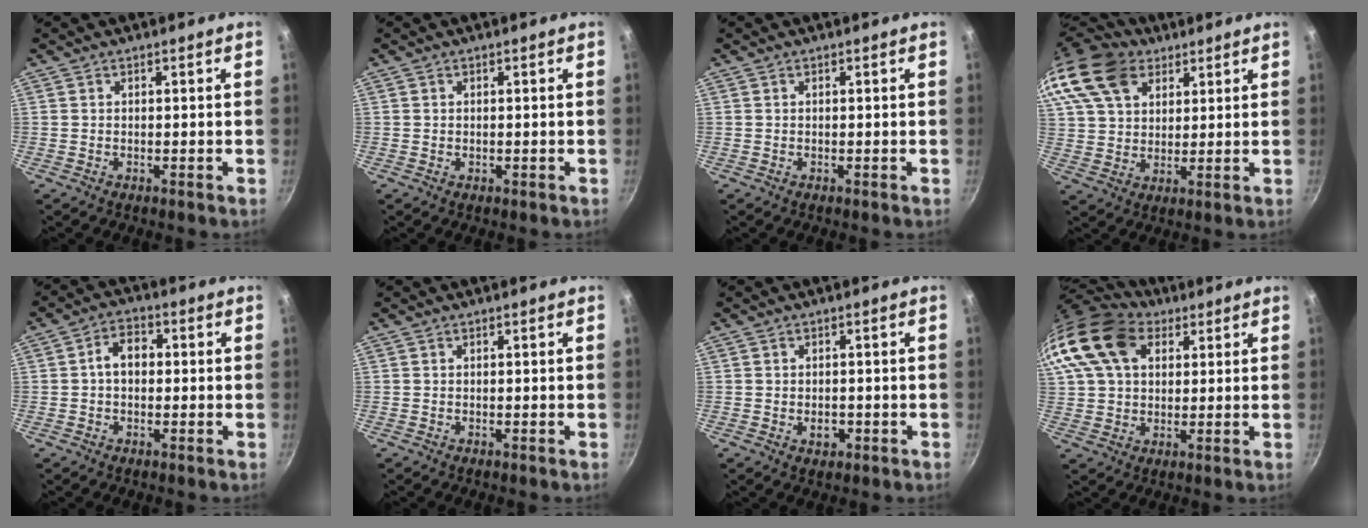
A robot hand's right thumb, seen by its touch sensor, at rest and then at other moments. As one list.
[{"total": 0.0}, {"total": 0.0}, {"total": 18.5, "force": [10.9, 12.2, 8.7], "torque": [-0.178, 0.005, 0.203]}, {"total": 5.3, "force": [0.2, 3.8, 3.7], "torque": [-0.042, 0.016, -0.005]}, {"total": 0.0}, {"total": 2.5, "force": [-0.7, 1.8, 1.5], "torque": [-0.017, 0.004, -0.007]}, {"total": 21.1, "force": [8.7, 14.7, 12.3], "torque": [-0.268, 0.027, 0.154]}]